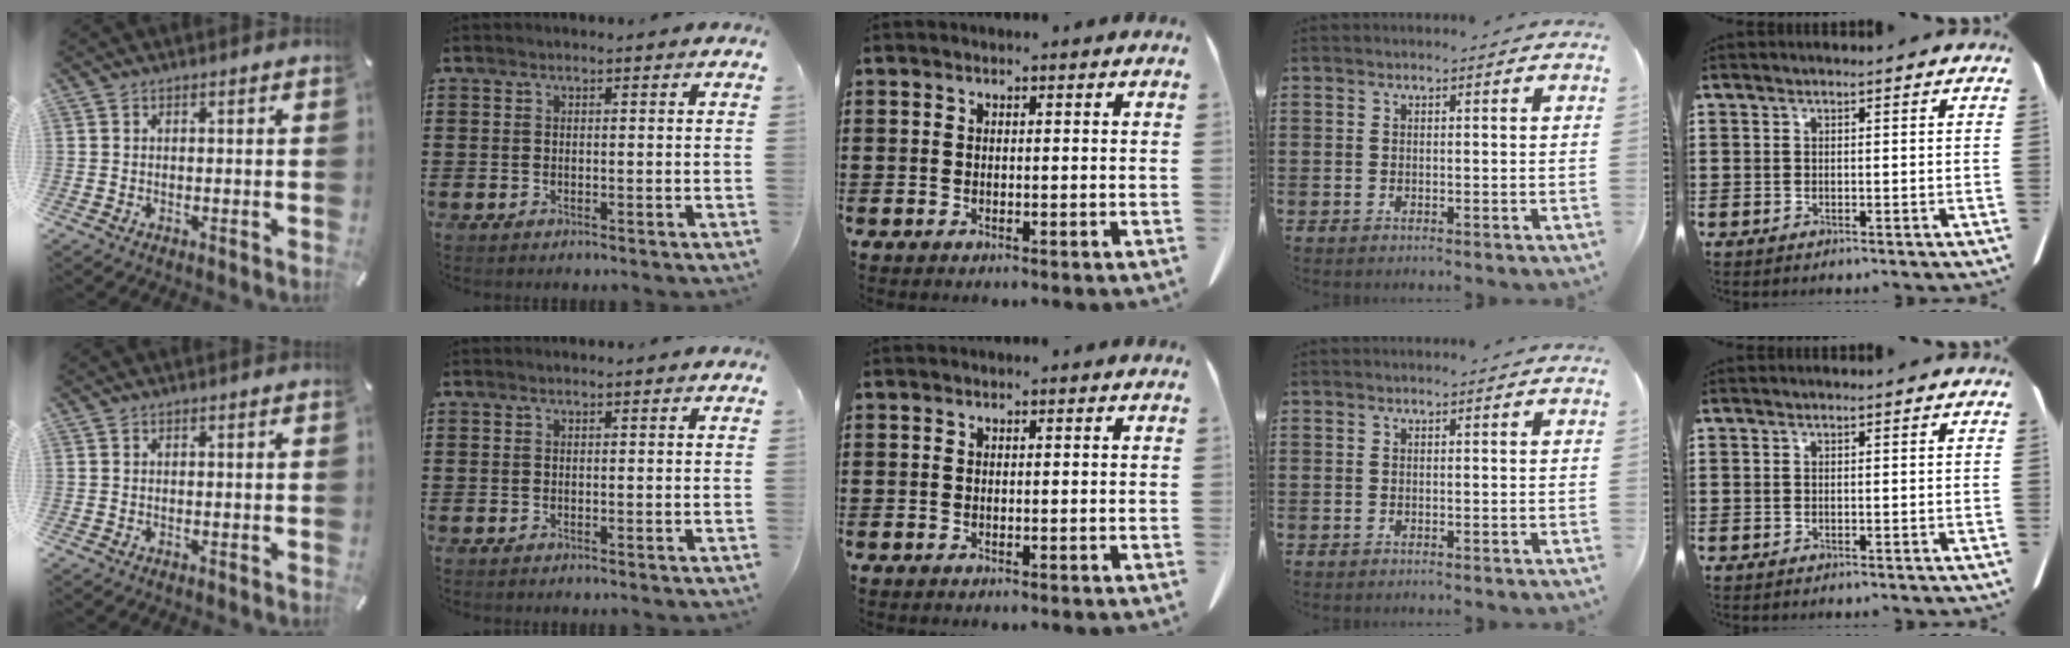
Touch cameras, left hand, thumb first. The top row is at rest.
{}